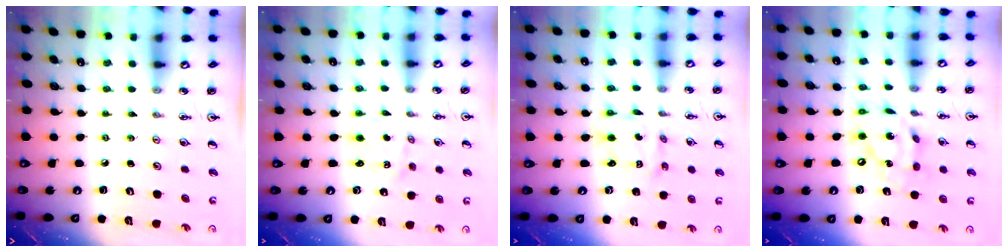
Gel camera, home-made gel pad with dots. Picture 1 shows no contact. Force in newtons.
{"total": 0.9, "press": 0.7, "slide": 0.5}
{"total": 2.8, "press": 2.8, "slide": 0.3}
{"total": 14.0, "press": 13.9, "slide": 1.4}